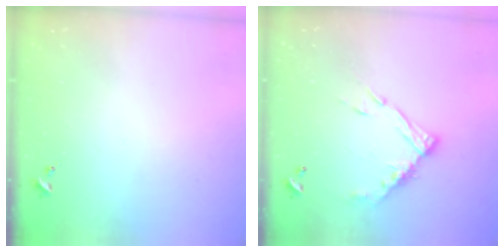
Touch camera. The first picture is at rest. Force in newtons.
{"total": 13.3, "press": 13.3, "slide": 1.1}